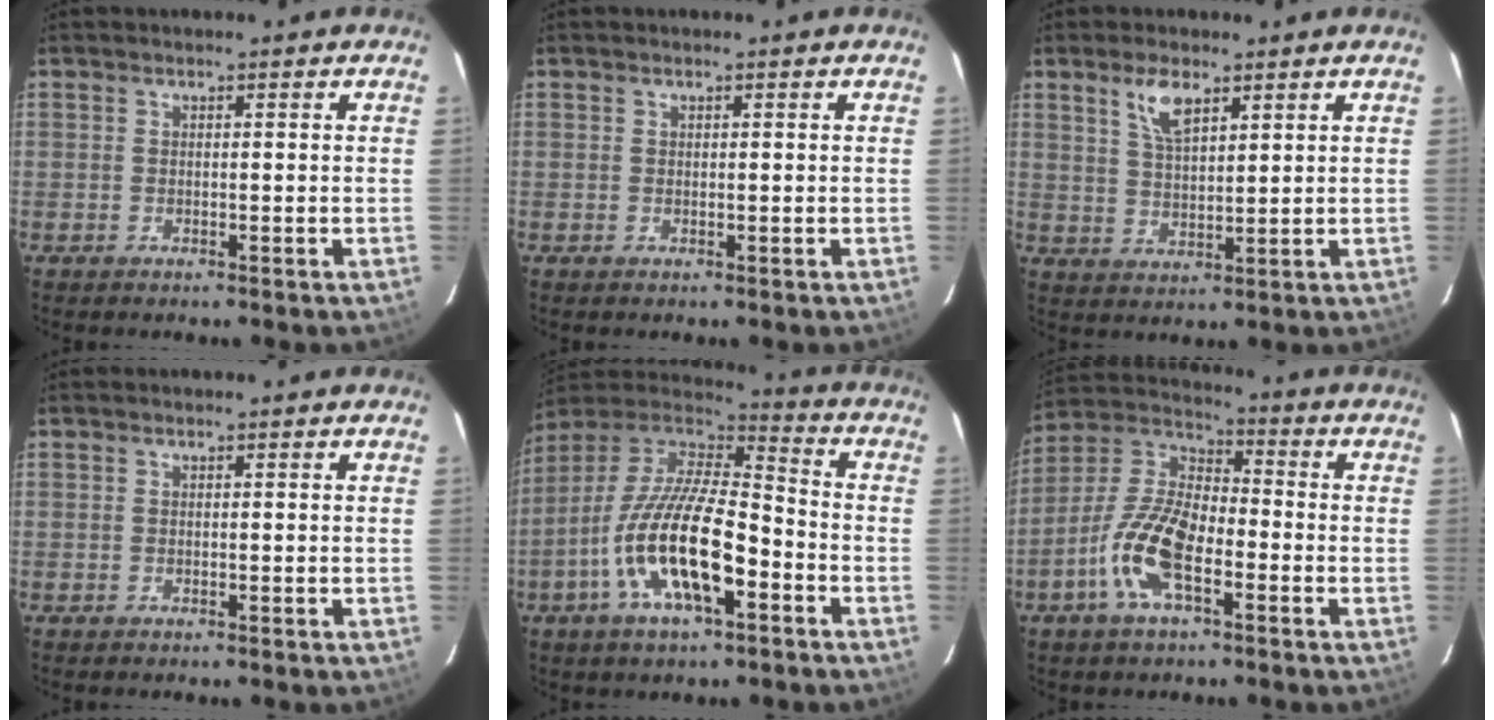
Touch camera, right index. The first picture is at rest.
{"total": 0.0}
{"total": 5.9, "force": [3.6, 2.3, 4.1], "torque": [-0.075, 0.003, 0.072]}
{"total": 0.0}
{"total": 19.4, "force": [-7.4, 6.7, 16.6], "torque": [-0.322, -0.020, -0.142]}
{"total": 13.1, "force": [-5.5, 5.3, 10.7], "torque": [-0.227, 0.001, -0.111]}